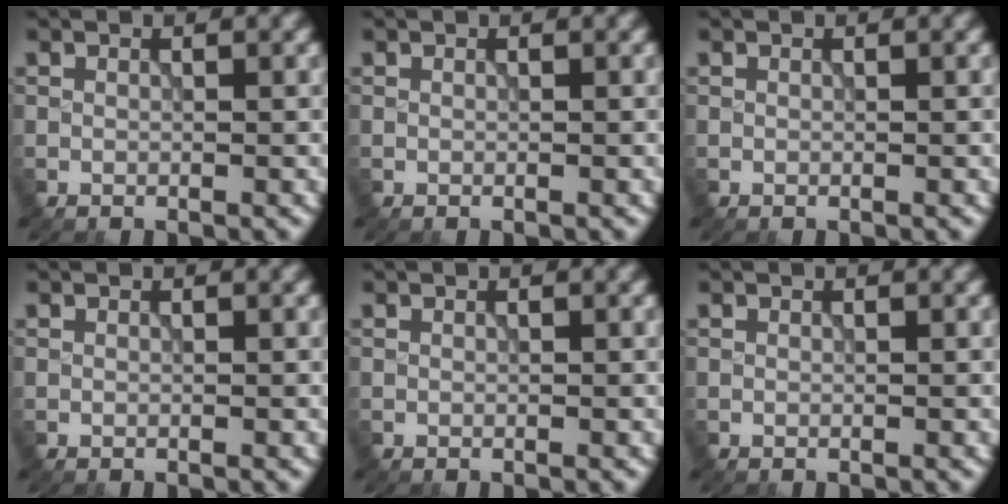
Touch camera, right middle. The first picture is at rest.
{"total": 0.0}
{"total": 0.0}
{"total": 0.0}
{"total": 0.0}
{"total": 0.0}